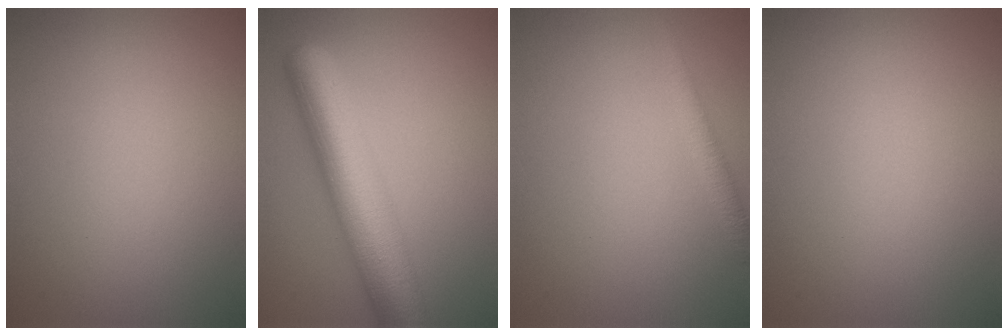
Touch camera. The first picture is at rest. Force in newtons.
{"total": 8.5, "press": 8.5, "slide": 0.2}
{"total": 1.6, "press": 1.6, "slide": 0.0}
{"total": 0.0}